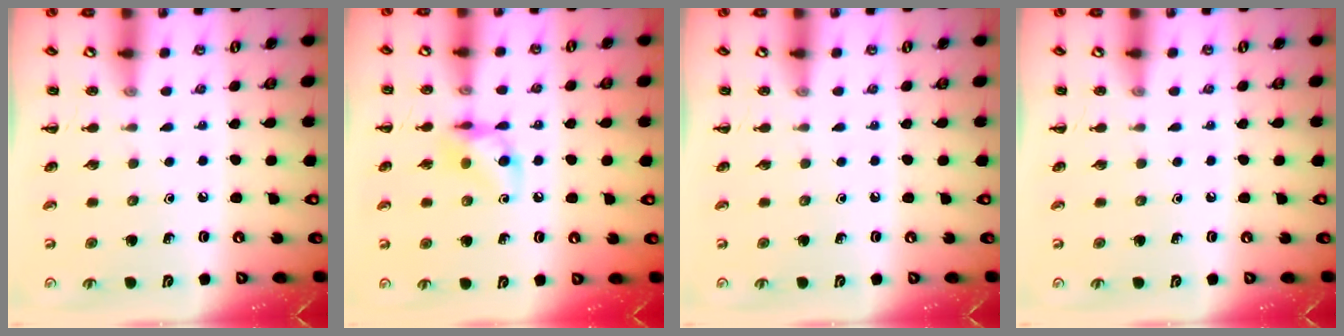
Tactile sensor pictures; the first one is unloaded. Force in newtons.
{"total": 8.7, "press": 8.7, "slide": 0.6}
{"total": 0.0}
{"total": 0.0}